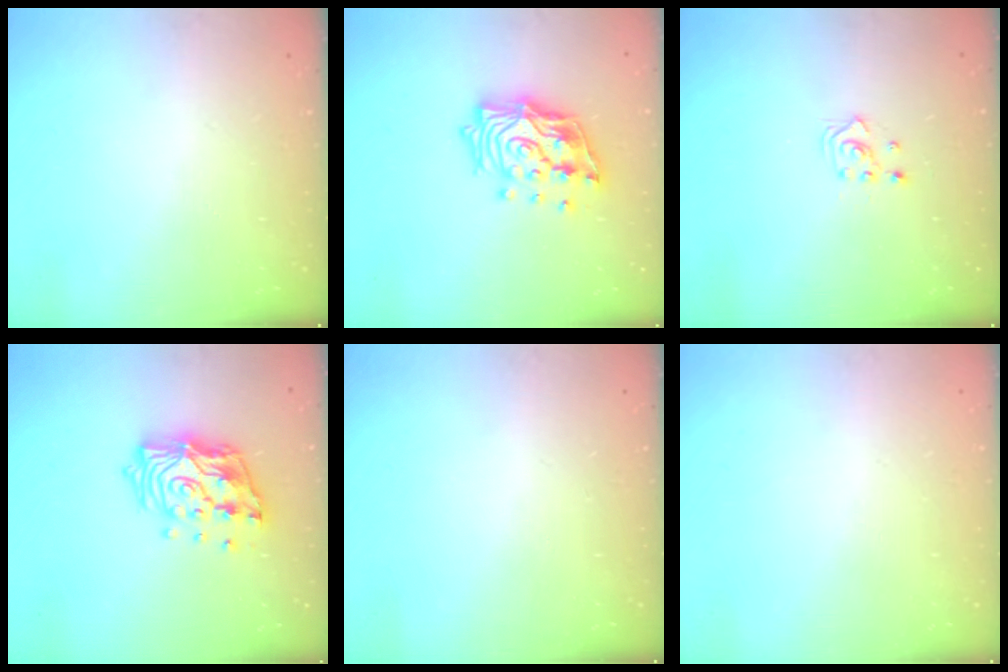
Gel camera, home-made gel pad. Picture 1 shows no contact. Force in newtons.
{"total": 17.7, "press": 17.6, "slide": 2.0}
{"total": 2.5, "press": 2.5, "slide": 0.3}
{"total": 16.1, "press": 16.0, "slide": 2.3}
{"total": 0.0}
{"total": 0.0}